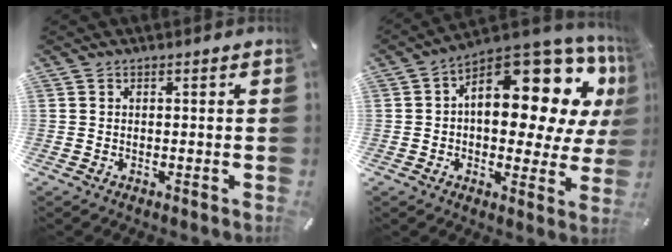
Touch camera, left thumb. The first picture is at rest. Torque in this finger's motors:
{"motor_torque": [1.53, 1.49, 1.72, -0.10, 0.21]}